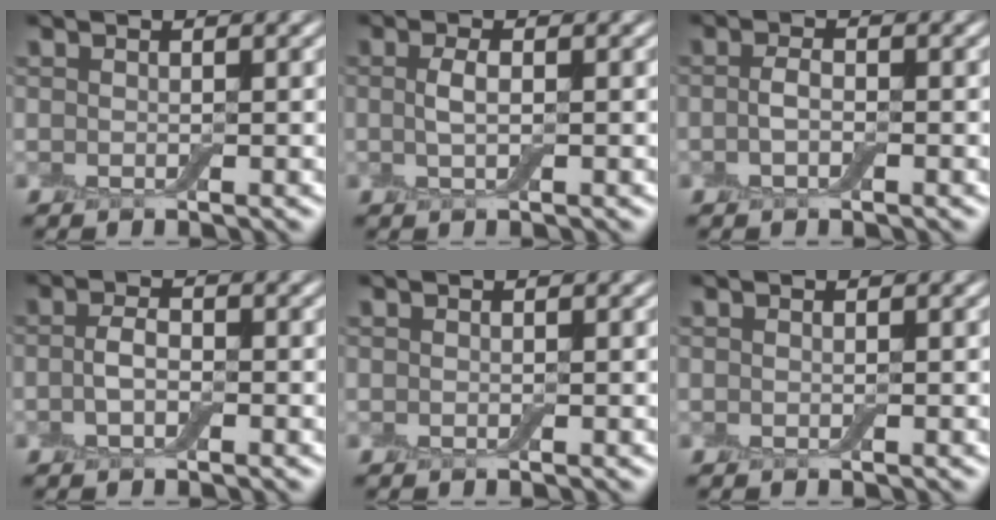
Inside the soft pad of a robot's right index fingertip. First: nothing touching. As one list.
[{"total": 1.7, "force": [0.1, 0.5, 1.6], "torque": [-0.035, 0.003, 0.001]}, {"total": 1.6, "force": [-0.3, 0.8, 1.4], "torque": [-0.030, 0.002, -0.011]}, {"total": 2.1, "force": [-0.4, 1.1, 1.8], "torque": [-0.038, 0.002, -0.013]}, {"total": 0.0}, {"total": 0.0}]